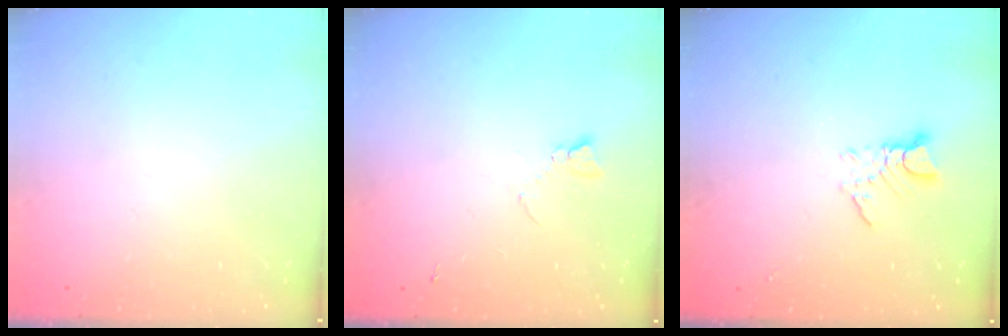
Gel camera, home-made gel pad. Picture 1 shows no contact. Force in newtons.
{"total": 4.5, "press": 4.5, "slide": 0.7}
{"total": 4.7, "press": 4.6, "slide": 0.2}